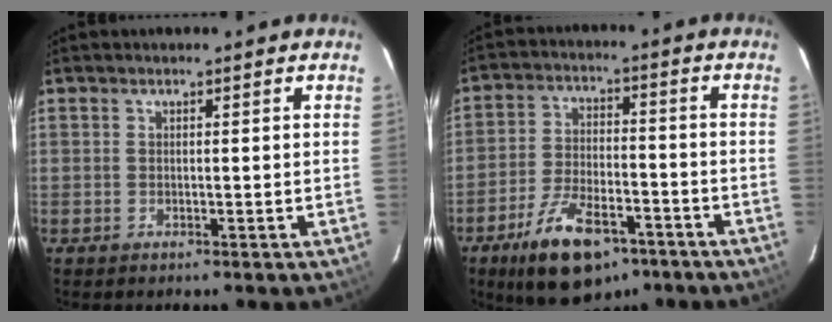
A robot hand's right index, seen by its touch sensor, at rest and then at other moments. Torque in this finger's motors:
{"motor_torque": [0.53, -0.53, 0.46, 0.14]}